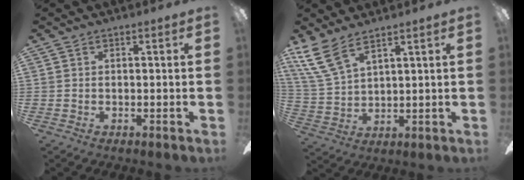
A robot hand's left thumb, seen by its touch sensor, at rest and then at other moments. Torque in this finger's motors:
{"motor_torque": [1.13, 0.77, 1.08, -0.61, 0.35]}